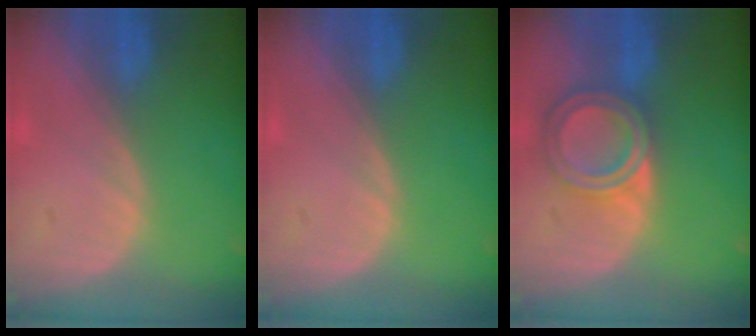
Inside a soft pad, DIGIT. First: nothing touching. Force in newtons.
{"total": 0.0}
{"total": 6.9, "press": 6.2, "slide": 3.1}